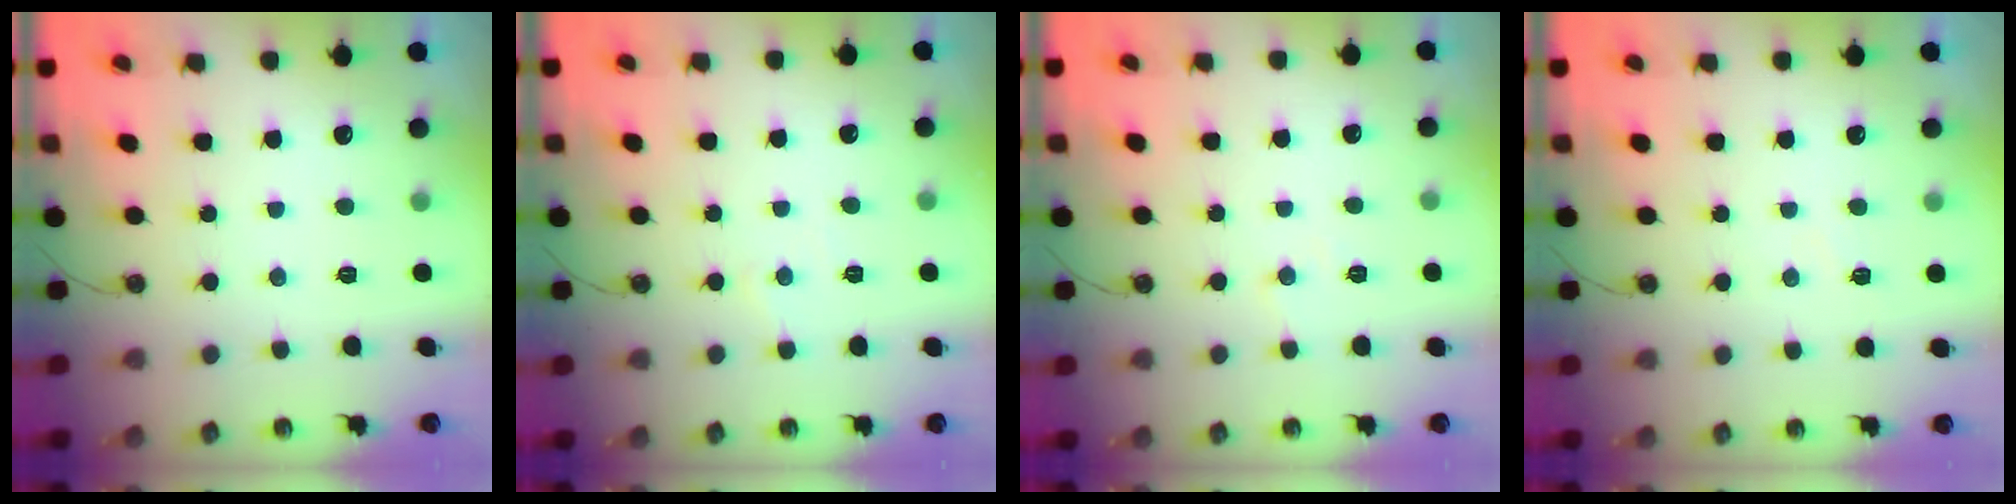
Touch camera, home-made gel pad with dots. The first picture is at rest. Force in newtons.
{"total": 4.1, "press": 4.0, "slide": 0.8}
{"total": 5.2, "press": 5.2, "slide": 0.8}
{"total": 4.2, "press": 4.2, "slide": 0.6}